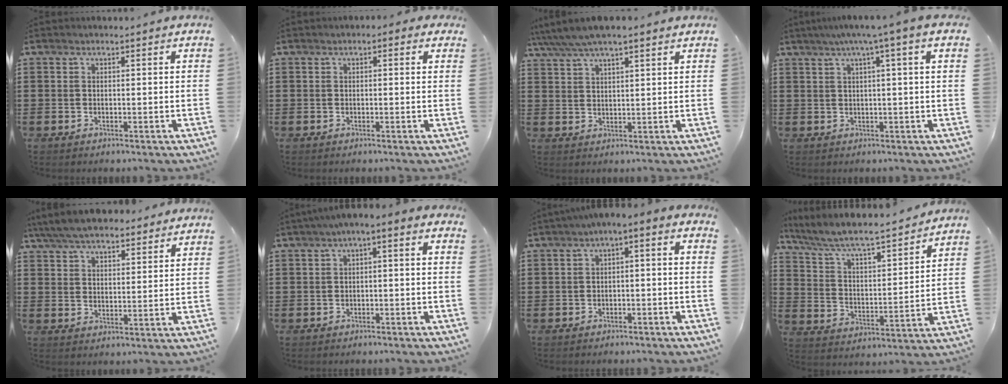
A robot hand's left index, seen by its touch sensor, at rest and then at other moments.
{"total": 0.8, "force": [0.1, 0.5, 0.6], "torque": [-0.013, 0.006, 0.000]}
{"total": 4.3, "force": [3.6, 0.8, 2.3], "torque": [-0.055, -0.006, 0.063]}
{"total": 4.2, "force": [1.6, -0.5, 3.9], "torque": [-0.076, -0.001, 0.024]}
{"total": 6.4, "force": [5.9, 1.4, 2.1], "torque": [-0.060, -0.011, 0.109]}
{"total": 2.7, "force": [-2.3, 0.6, 1.3], "torque": [-0.033, 0.001, -0.054]}
{"total": 3.0, "force": [-2.8, 0.6, 1.0], "torque": [-0.028, 0.003, -0.064]}
{"total": 6.3, "force": [5.7, 0.5, 2.6], "torque": [-0.075, -0.038, 0.090]}